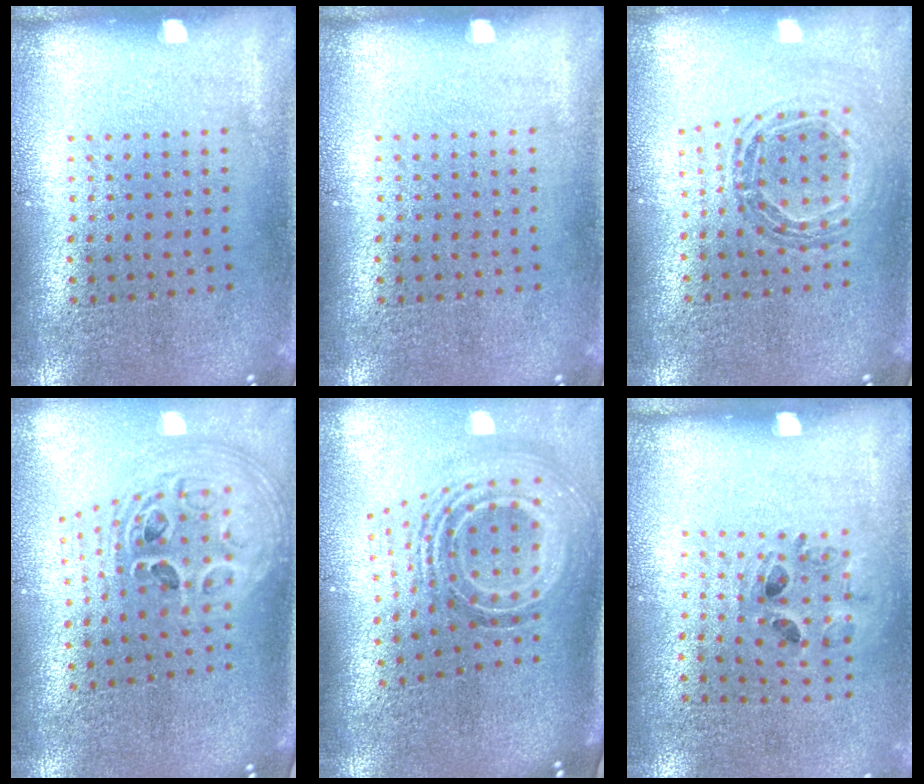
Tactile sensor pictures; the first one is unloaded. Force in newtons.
{"total": 0.0}
{"total": 0.8, "press": 0.8, "slide": 0.1}
{"total": 2.7, "press": 2.0, "slide": 1.8}
{"total": 2.1, "press": 1.5, "slide": 1.5}
{"total": 0.9, "press": 0.8, "slide": 0.3}